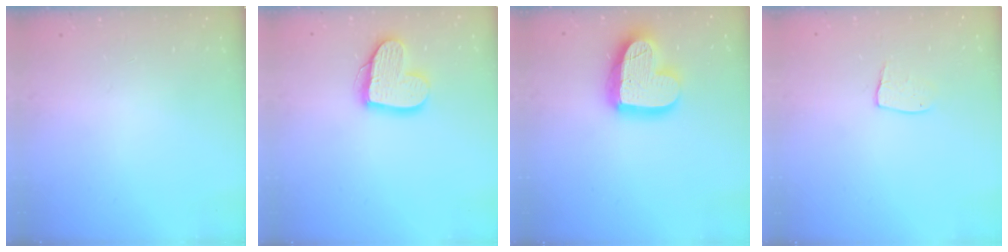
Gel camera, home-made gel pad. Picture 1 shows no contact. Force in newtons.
{"total": 14.8, "press": 14.7, "slide": 1.3}
{"total": 18.7, "press": 18.7, "slide": 1.4}
{"total": 6.6, "press": 6.6, "slide": 0.4}